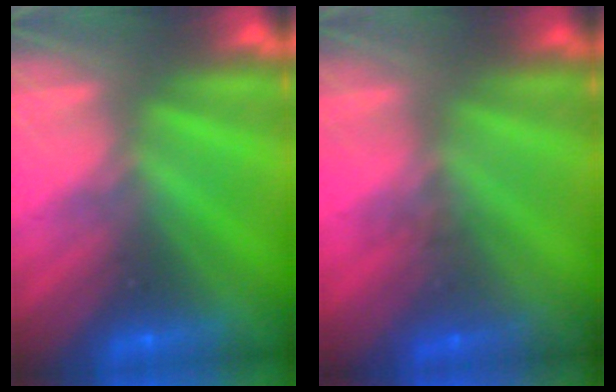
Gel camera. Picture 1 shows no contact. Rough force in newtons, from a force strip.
{"total": 1.7}